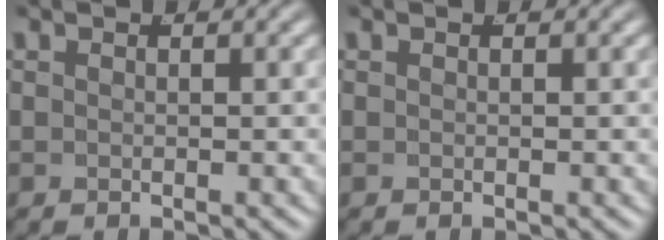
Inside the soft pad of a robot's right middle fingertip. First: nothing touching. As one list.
[{"total": 0.0}]